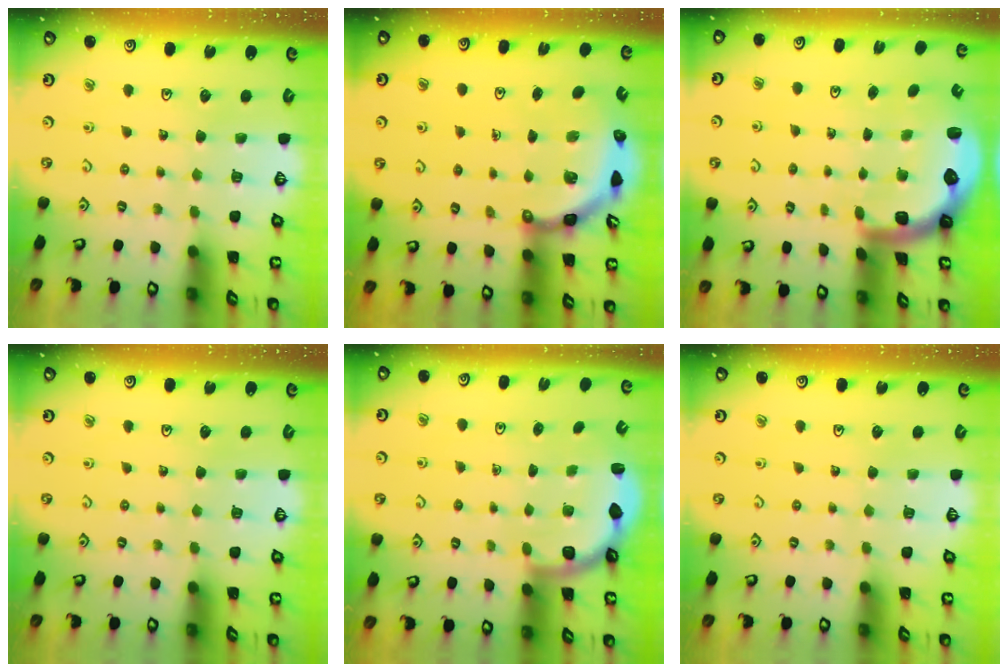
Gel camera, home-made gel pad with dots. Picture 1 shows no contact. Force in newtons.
{"total": 5.6, "press": 5.4, "slide": 1.6}
{"total": 2.8, "press": 2.5, "slide": 1.4}
{"total": 0.0}
{"total": 3.1, "press": 2.8, "slide": 1.5}
{"total": 0.0}